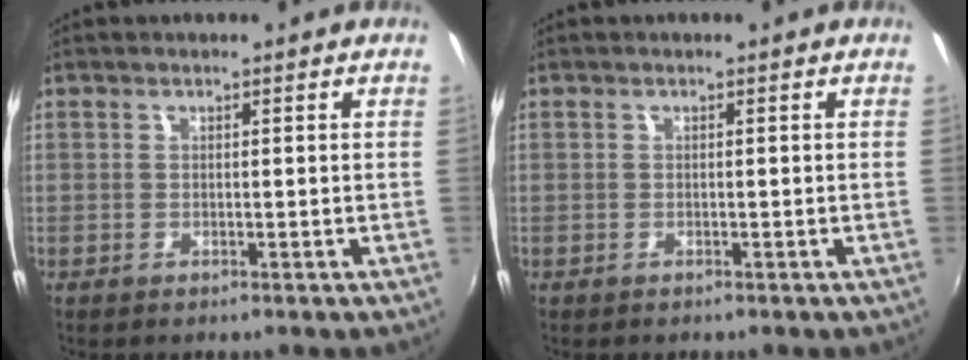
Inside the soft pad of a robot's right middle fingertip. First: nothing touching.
{"total": 0.0}